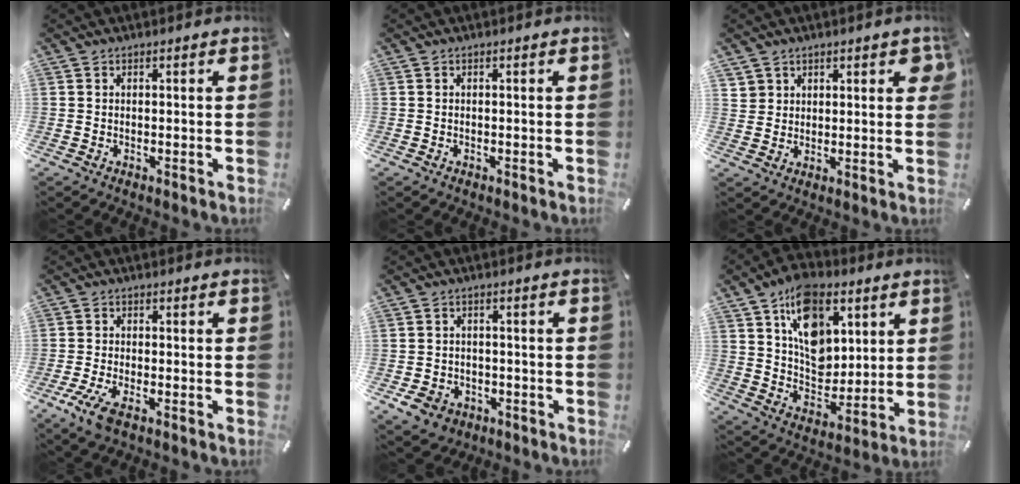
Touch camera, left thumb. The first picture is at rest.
{"total": 0.0}
{"total": 4.3, "force": [2.7, 3.1, 1.3], "torque": [-0.012, -0.008, 0.046]}
{"total": 4.9, "force": [-2.8, 1.8, 3.6], "torque": [-0.089, -0.005, -0.053]}
{"total": 5.3, "force": [-2.5, 4.4, 1.6], "torque": [-0.031, 0.011, -0.047]}
{"total": 15.6, "force": [7.4, 10.9, 8.3], "torque": [-0.134, -0.031, 0.141]}